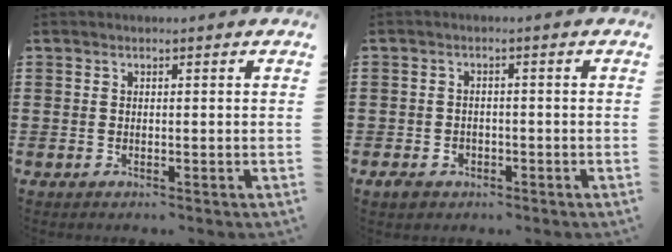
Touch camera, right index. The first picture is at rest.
{"total": 1.9, "force": [-1.3, 1.3, 0.5], "torque": [-0.013, 0.003, -0.029]}